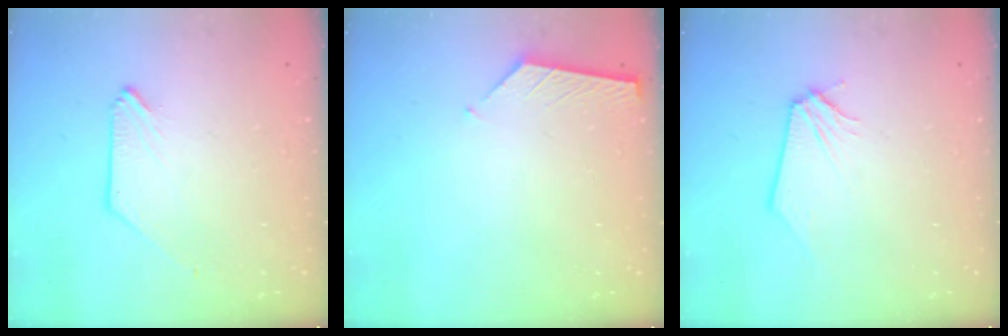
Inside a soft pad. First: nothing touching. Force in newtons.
{"total": 5.3, "press": 5.2, "slide": 0.8}
{"total": 0.0}